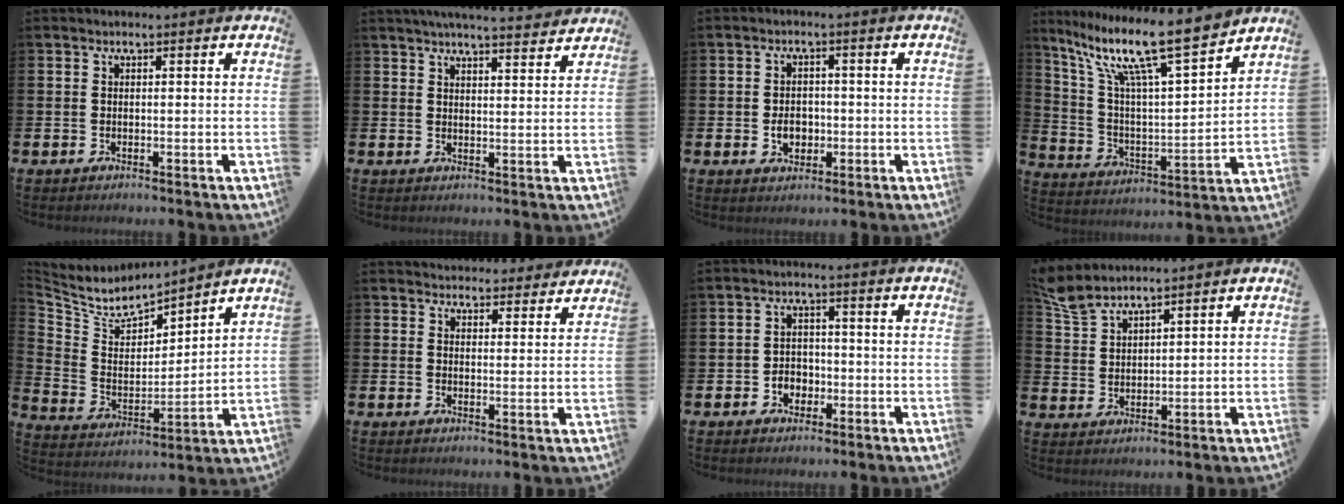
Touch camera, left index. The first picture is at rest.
{"total": 4.6, "force": [4.5, -0.1, 1.0], "torque": [-0.014, -0.027, 0.077]}
{"total": 3.3, "force": [-0.8, 2.5, 1.9], "torque": [-0.024, -0.001, -0.022]}
{"total": 13.6, "force": [10.8, 2.1, 8.0], "torque": [-0.182, -0.068, 0.181]}
{"total": 6.2, "force": [5.9, 1.9, 0.9], "torque": [-0.062, -0.049, 0.100]}
{"total": 3.9, "force": [3.8, 1.0, -0.1], "torque": [0.000, -0.022, 0.068]}
{"total": 3.0, "force": [-1.3, 2.5, 1.1], "torque": [-0.018, 0.001, -0.031]}
{"total": 4.7, "force": [4.5, 0.9, 0.9], "torque": [-0.039, -0.018, 0.083]}